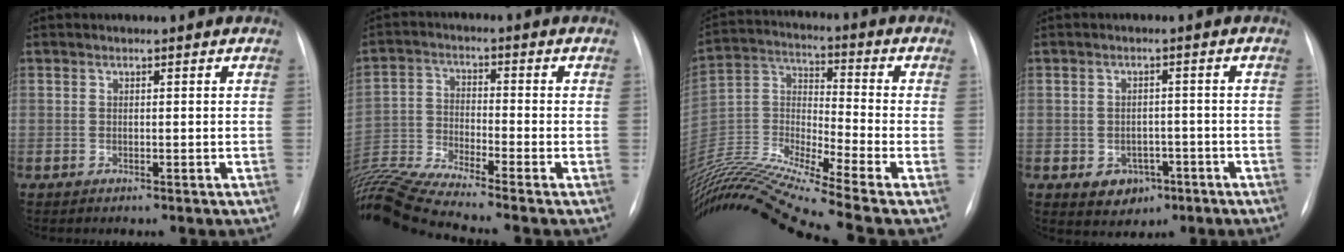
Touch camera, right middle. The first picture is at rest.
{"total": 11.6, "force": [-10.5, -2.3, 4.4], "torque": [-0.089, -0.013, -0.197]}
{"total": 22.3, "force": [-19.3, -2.1, 10.9], "torque": [-0.251, -0.012, -0.359]}
{"total": 4.8, "force": [-2.1, 3.8, 2.1], "torque": [-0.026, 0.010, -0.017]}